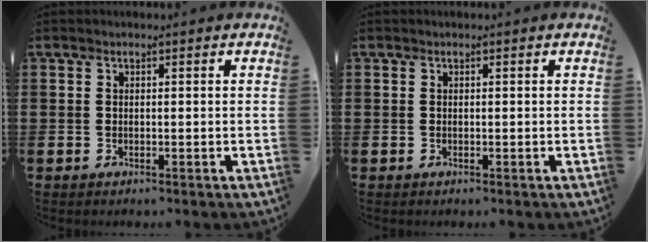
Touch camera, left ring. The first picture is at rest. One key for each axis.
{"total": 0.0}